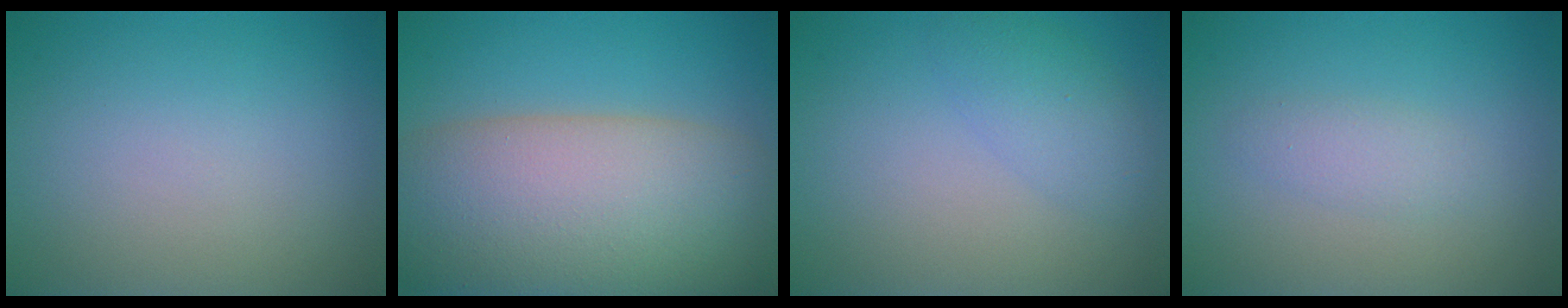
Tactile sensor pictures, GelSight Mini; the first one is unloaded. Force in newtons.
{"total": 13.7, "press": 13.7, "slide": 0.9}
{"total": 2.5, "press": 2.5, "slide": 0.1}
{"total": 1.6, "press": 1.6, "slide": 0.1}